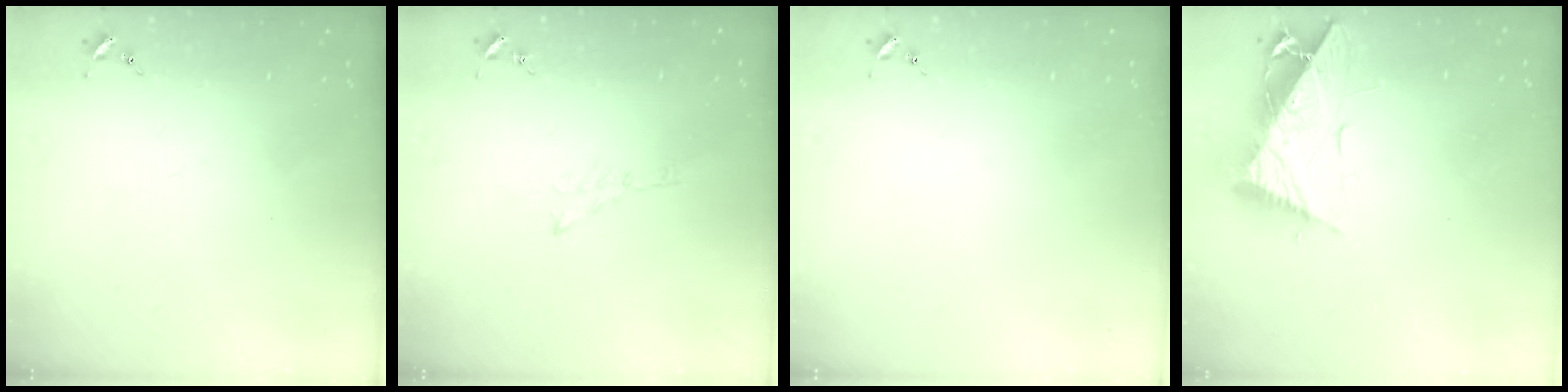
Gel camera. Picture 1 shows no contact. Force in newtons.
{"total": 4.5, "press": 4.5, "slide": 0.5}
{"total": 0.0}
{"total": 13.3, "press": 13.3, "slide": 1.0}